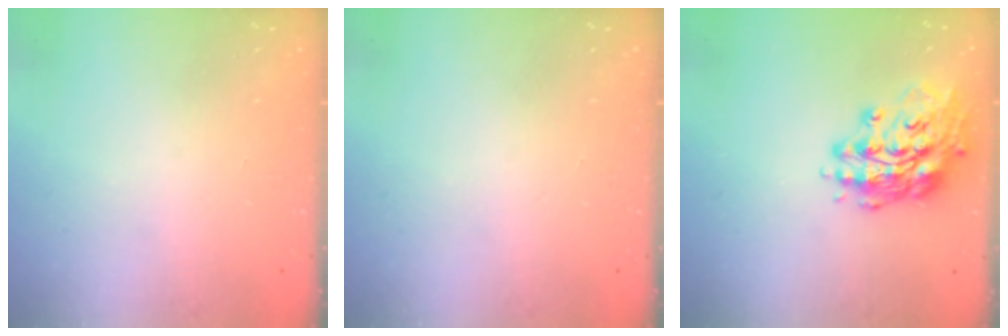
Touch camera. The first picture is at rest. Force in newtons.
{"total": 0.0}
{"total": 15.0, "press": 14.7, "slide": 2.6}